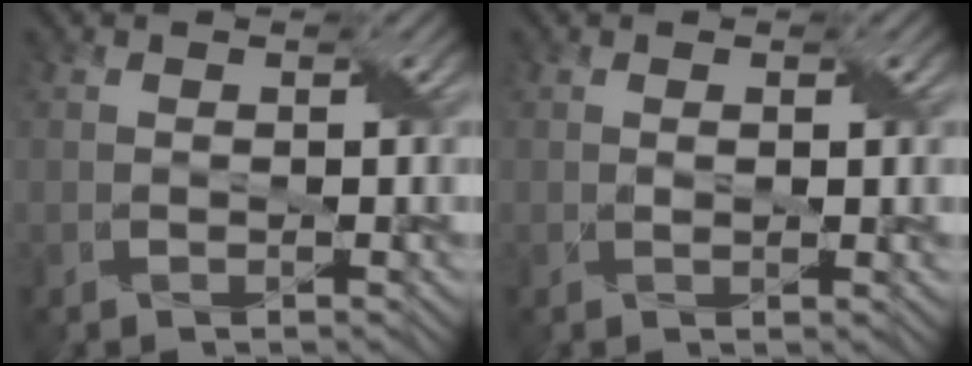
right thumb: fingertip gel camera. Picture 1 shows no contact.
{"total": 1.1, "force": [0.3, 0.2, 1.1], "torque": [-0.019, 0.001, 0.005]}